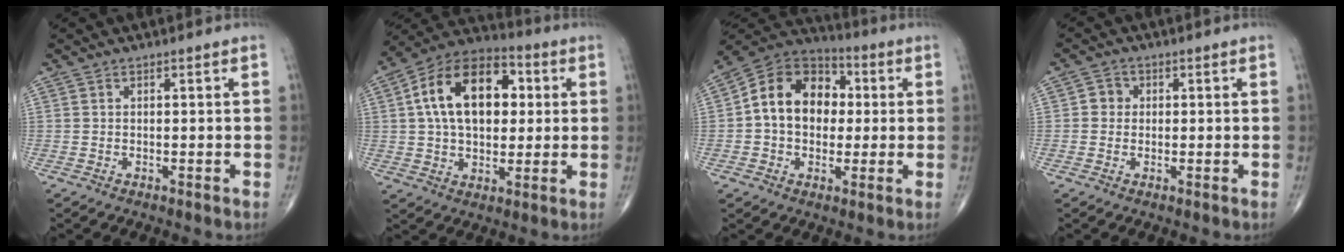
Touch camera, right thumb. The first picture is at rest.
{"total": 18.8, "force": [3.6, 11.8, 14.2], "torque": [-0.206, 0.016, 0.052]}
{"total": 14.9, "force": [1.2, 11.2, 9.8], "torque": [-0.125, 0.031, 0.009]}
{"total": 2.5, "force": [0.1, 2.3, 0.8], "torque": [0.003, 0.006, -0.004]}